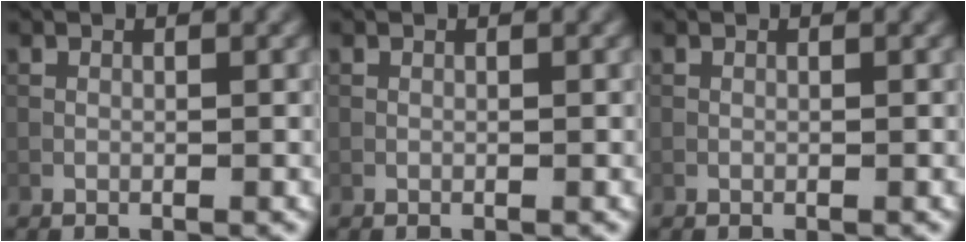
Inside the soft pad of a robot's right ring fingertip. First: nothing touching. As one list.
[{"total": 0.0}, {"total": 0.0}]